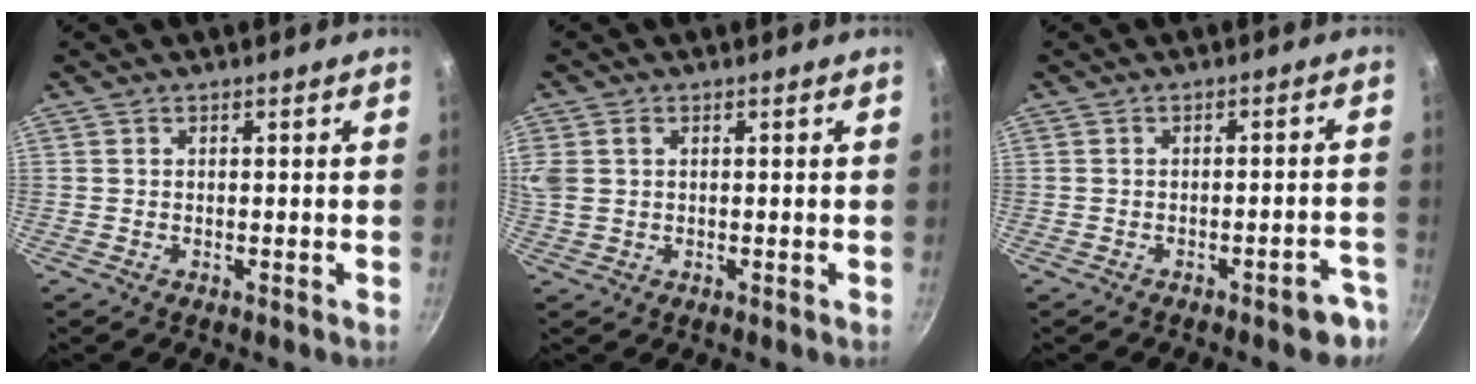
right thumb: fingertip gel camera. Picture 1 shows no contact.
{"total": 5.7, "force": [1.5, 4.2, 3.5], "torque": [-0.075, 0.008, 0.031]}
{"total": 5.4, "force": [-3.5, 2.0, 3.7], "torque": [-0.019, 0.039, -0.028]}